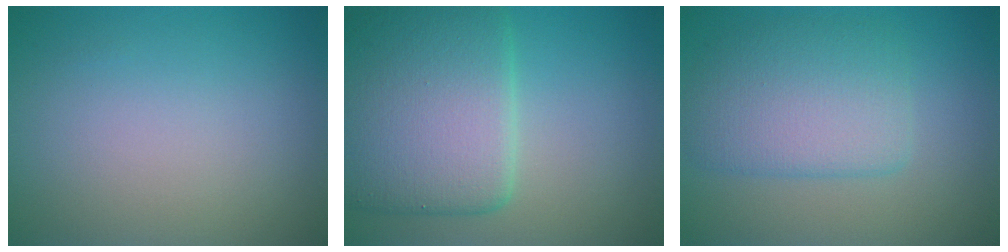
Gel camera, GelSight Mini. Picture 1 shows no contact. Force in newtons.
{"total": 9.0, "press": 9.0, "slide": 0.1}
{"total": 4.9, "press": 4.9, "slide": 0.2}